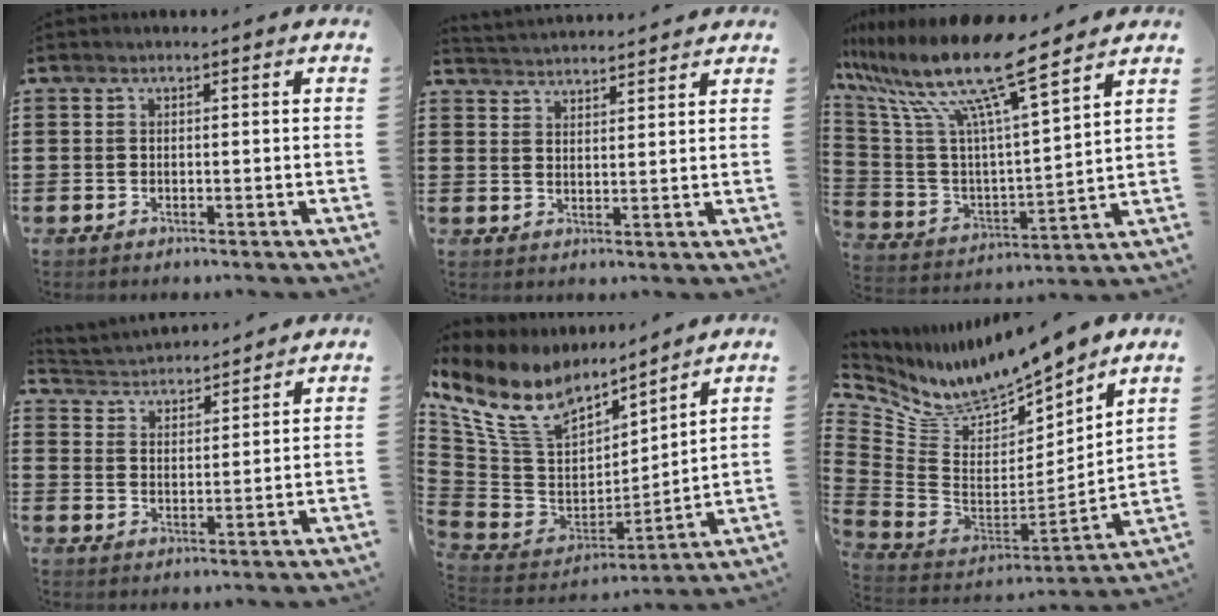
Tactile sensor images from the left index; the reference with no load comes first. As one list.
[{"total": 2.8, "force": [2.8, -0.1, -0.4], "torque": [-0.001, -0.012, 0.052]}, {"total": 14.6, "force": [10.8, 1.4, 9.7], "torque": [-0.228, -0.066, 0.179]}, {"total": 3.4, "force": [3.3, 0.5, -0.4], "torque": [-0.011, -0.020, 0.056]}, {"total": 12.0, "force": [7.9, 6.4, 6.4], "torque": [-0.176, -0.043, 0.142]}, {"total": 10.0, "force": [9.3, 2.0, 2.9], "torque": [-0.107, -0.077, 0.165]}]